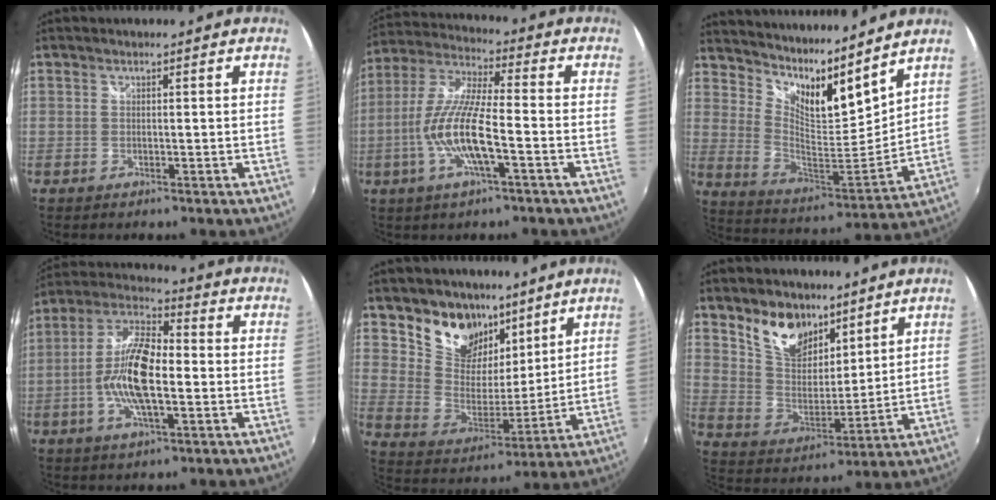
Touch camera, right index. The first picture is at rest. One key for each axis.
{"total": 12.9, "fx": -4.0, "fy": 2.2, "fz": 12.1, "tx": -0.248, "ty": -0.004, "tz": -0.077}
{"total": 15.1, "fx": 12.6, "fy": 2.9, "fz": 7.9, "tx": -0.131, "ty": -0.034, "tz": 0.221}
{"total": 12.7, "fx": -2.4, "fy": 4.2, "fz": 11.8, "tx": -0.242, "ty": 0.005, "tz": -0.052}
{"total": 14.6, "fx": 9.8, "fy": 9.4, "fz": 5.3, "tx": -0.117, "ty": 0.000, "tz": 0.183}
{"total": 12.0, "fx": 8.4, "fy": 6.7, "fz": 5.4, "tx": -0.109, "ty": 0.003, "tz": 0.162}